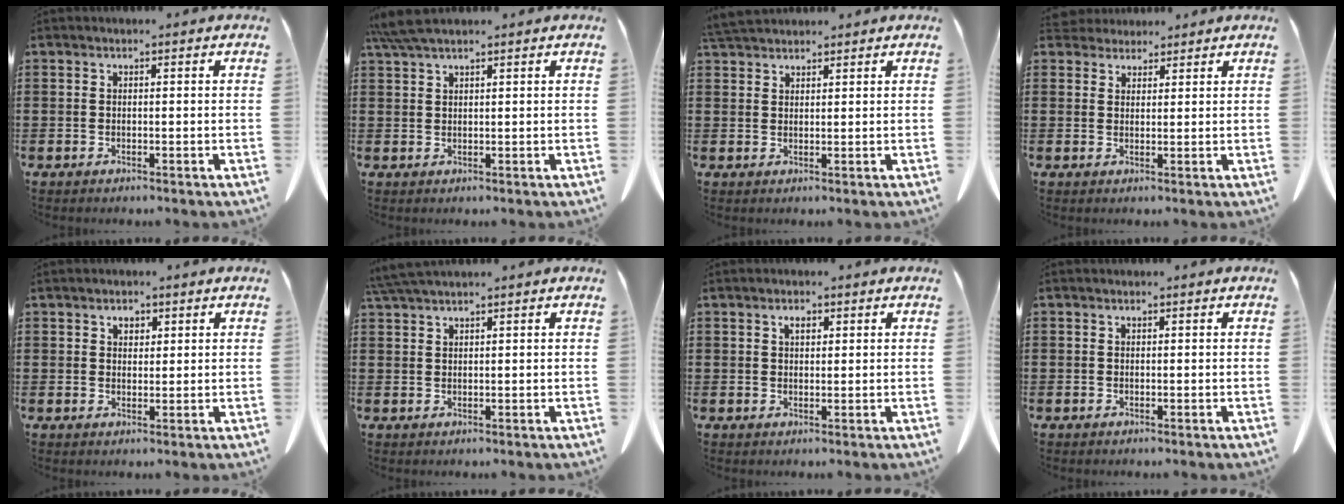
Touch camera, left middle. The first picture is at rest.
{"total": 4.1, "force": [3.2, 0.5, 2.6], "torque": [-0.066, -0.005, 0.059]}
{"total": 3.3, "force": [3.2, 0.7, 0.8], "torque": [-0.026, -0.004, 0.063]}
{"total": 2.7, "force": [2.6, 0.9, 0.1], "torque": [-0.010, -0.002, 0.051]}
{"total": 1.9, "force": [1.2, 1.1, 0.8], "torque": [-0.013, -0.001, 0.022]}
{"total": 3.1, "force": [2.6, 0.1, 1.7], "torque": [-0.040, -0.003, 0.050]}
{"total": 1.7, "force": [1.0, 0.8, 1.1], "torque": [-0.018, -0.001, 0.017]}
{"total": 0.0}